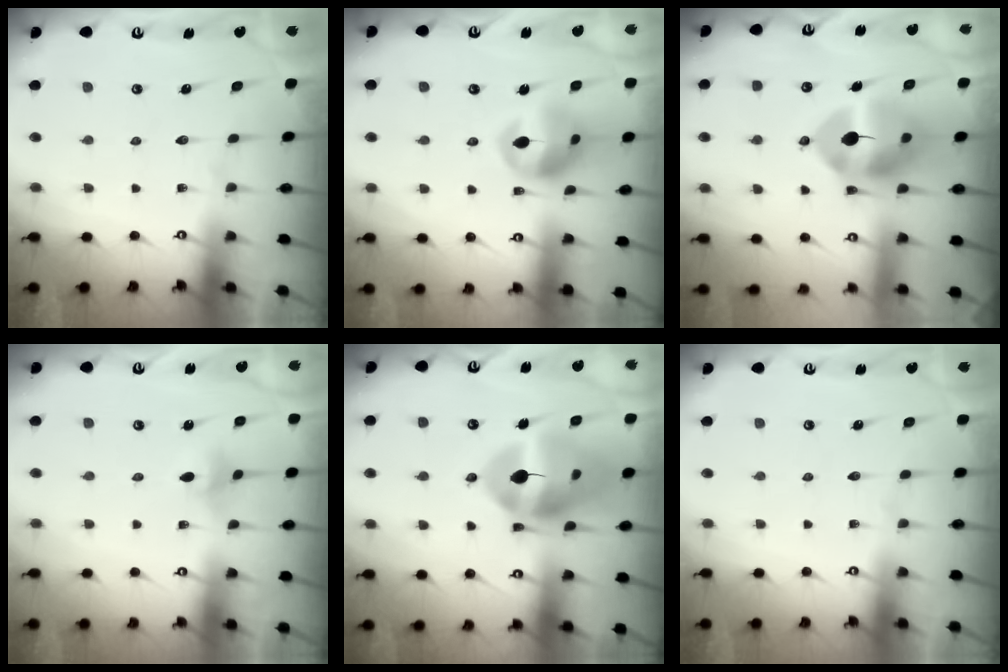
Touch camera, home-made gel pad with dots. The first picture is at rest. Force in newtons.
{"total": 13.4, "press": 13.3, "slide": 1.5}
{"total": 10.9, "press": 10.8, "slide": 1.7}
{"total": 3.5, "press": 3.4, "slide": 0.8}
{"total": 18.3, "press": 18.1, "slide": 2.0}
{"total": 0.0}